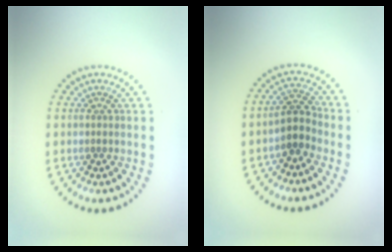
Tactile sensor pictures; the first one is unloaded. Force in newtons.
{"total": 2.5, "press": 2.0, "slide": 1.4}